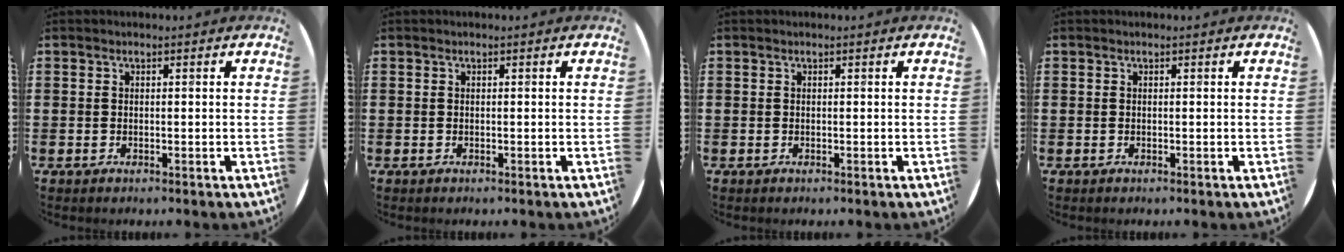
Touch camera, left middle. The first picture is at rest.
{"total": 0.0}
{"total": 0.0}
{"total": 0.0}